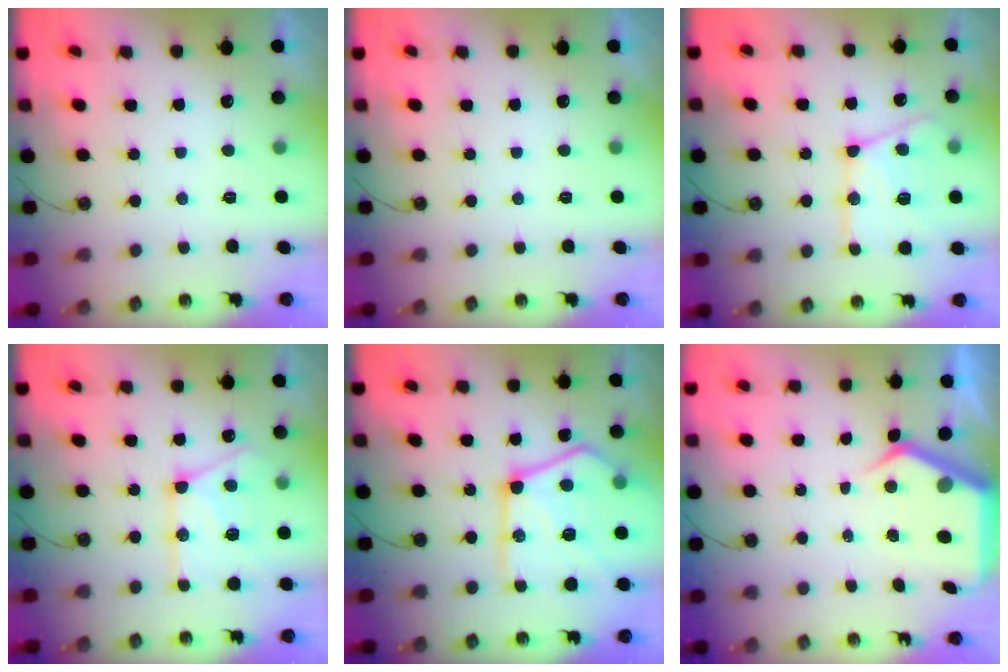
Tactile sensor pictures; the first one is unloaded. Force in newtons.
{"total": 0.0}
{"total": 18.1, "press": 18.0, "slide": 1.7}
{"total": 16.4, "press": 16.3, "slide": 1.6}
{"total": 26.6, "press": 26.4, "slide": 3.2}
{"total": 6.8, "press": 6.8, "slide": 0.6}